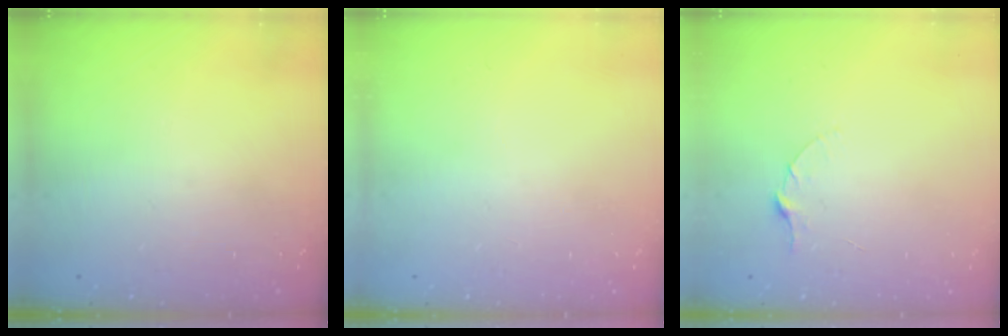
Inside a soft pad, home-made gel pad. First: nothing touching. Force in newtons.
{"total": 0.0}
{"total": 5.2, "press": 5.2, "slide": 0.5}